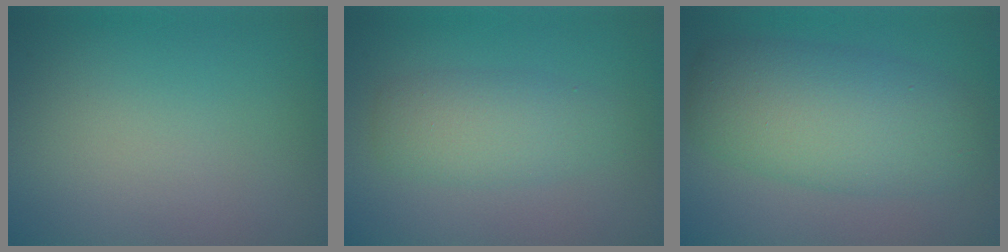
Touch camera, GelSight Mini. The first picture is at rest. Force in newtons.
{"total": 2.3, "press": 2.3, "slide": 0.2}
{"total": 7.5, "press": 7.5, "slide": 0.2}